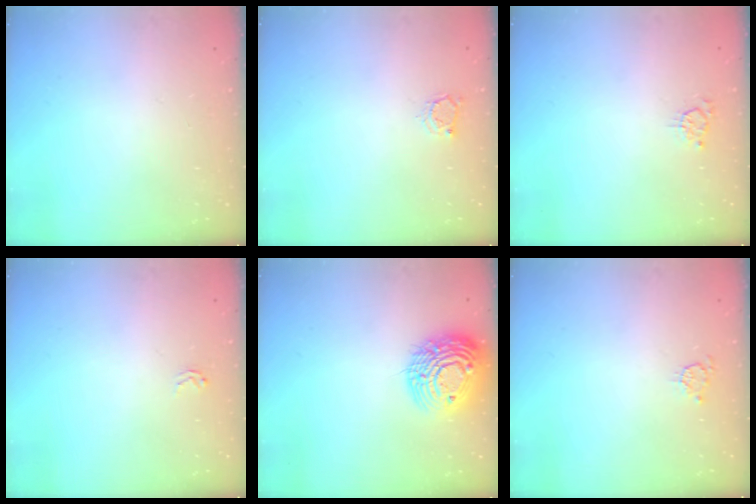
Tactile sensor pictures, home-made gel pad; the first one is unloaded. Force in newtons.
{"total": 2.9, "press": 2.9, "slide": 0.4}
{"total": 2.5, "press": 2.5, "slide": 0.3}
{"total": 2.3, "press": 2.2, "slide": 0.2}
{"total": 17.3, "press": 17.2, "slide": 1.7}
{"total": 3.6, "press": 3.5, "slide": 0.4}